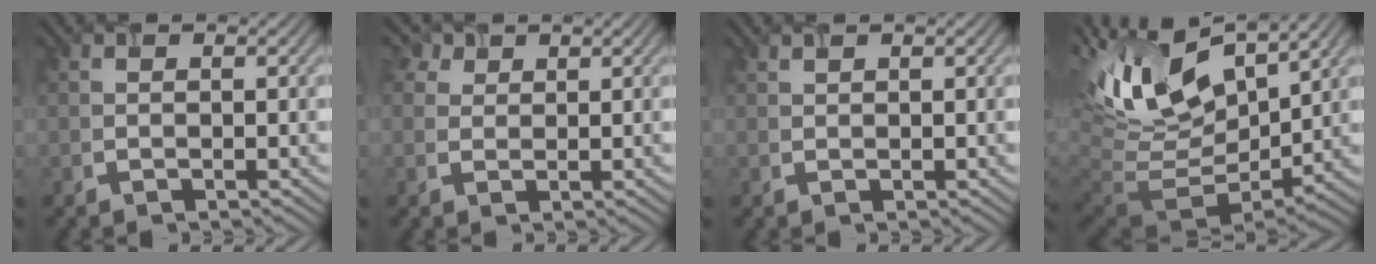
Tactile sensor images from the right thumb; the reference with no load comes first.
{"total": 2.2, "force": [1.5, 1.5, 0.7], "torque": [-0.019, 0.009, 0.036]}
{"total": 0.5, "force": [0.5, 0.0, 0.2], "torque": [-0.008, 0.006, 0.012]}
{"total": 14.5, "force": [5.2, 7.4, 11.3], "torque": [-0.235, 0.009, 0.102]}